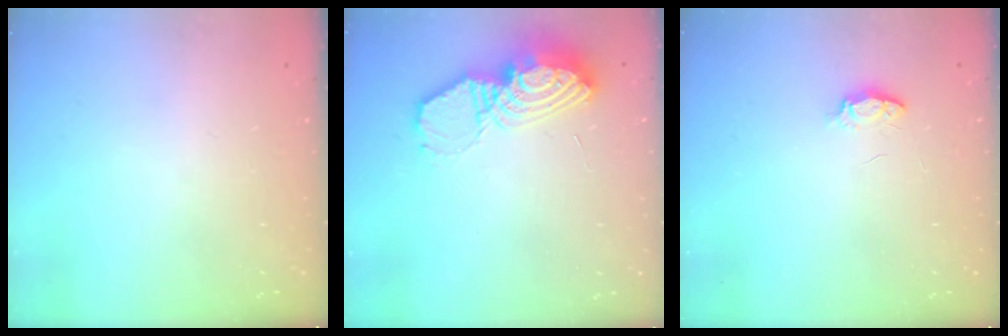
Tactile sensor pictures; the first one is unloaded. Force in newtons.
{"total": 13.0, "press": 12.9, "slide": 1.2}
{"total": 3.5, "press": 3.5, "slide": 0.6}